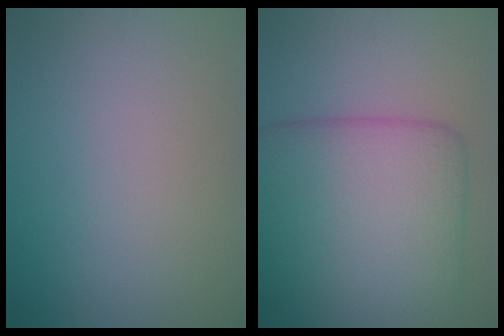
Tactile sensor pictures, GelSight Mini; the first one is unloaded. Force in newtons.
{"total": 11.3, "press": 11.2, "slide": 0.5}